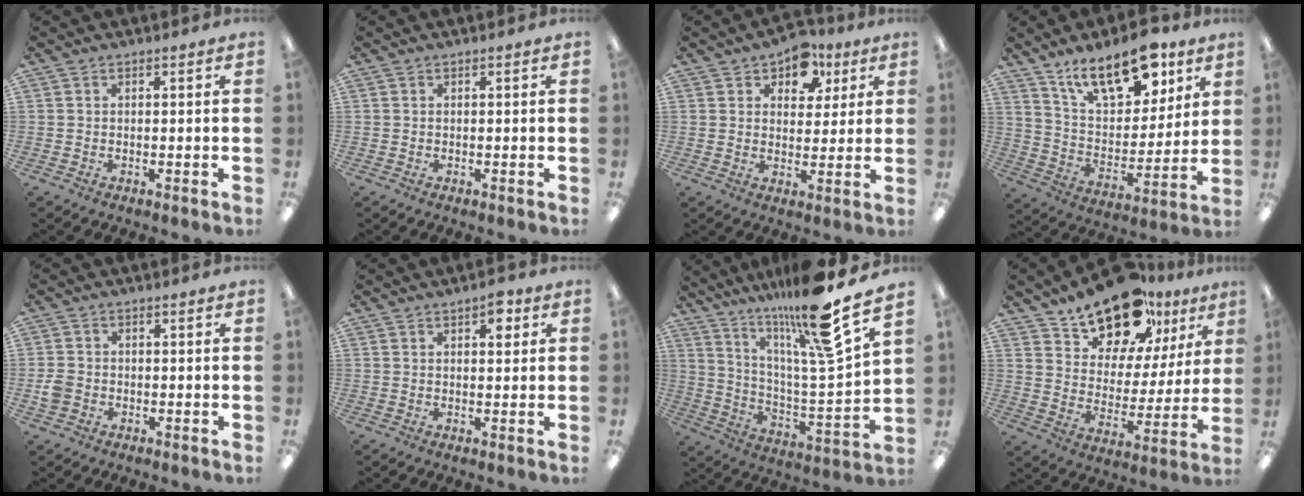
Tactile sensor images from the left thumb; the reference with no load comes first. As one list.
[{"total": 0.0}, {"total": 8.7, "force": [5.4, 5.8, 3.7], "torque": [-0.039, -0.023, 0.092]}, {"total": 17.9, "force": [11.7, 8.5, 10.5], "torque": [-0.164, -0.057, 0.203]}, {"total": 3.1, "force": [-0.9, 2.6, 1.4], "torque": [-0.021, 0.005, -0.015]}, {"total": 4.3, "force": [2.4, 1.9, 2.9], "torque": [-0.029, -0.008, 0.036]}, {"total": 19.5, "force": [15.2, 0.6, 12.1], "torque": [-0.216, -0.101, 0.234]}, {"total": 18.0, "force": [14.3, 8.4, 7.0], "torque": [-0.117, -0.100, 0.255]}]